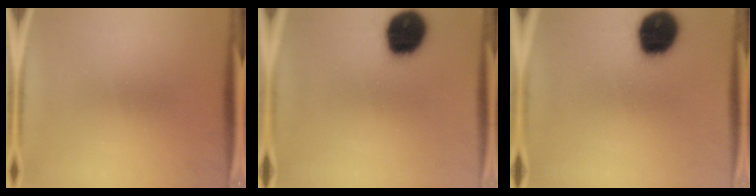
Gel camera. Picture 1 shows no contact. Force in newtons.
{"total": 15.8}
{"total": 15.8}